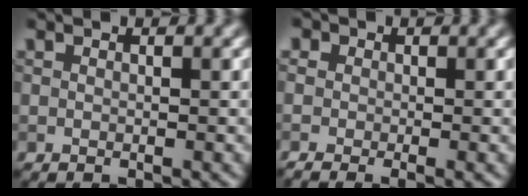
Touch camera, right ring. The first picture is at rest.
{"total": 3.3, "force": [-0.9, 2.4, 2.1], "torque": [-0.028, 0.004, -0.018]}